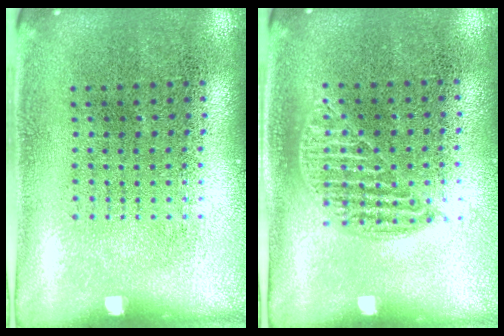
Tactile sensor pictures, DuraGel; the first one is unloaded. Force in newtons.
{"total": 0.9, "press": 0.8, "slide": 0.4}